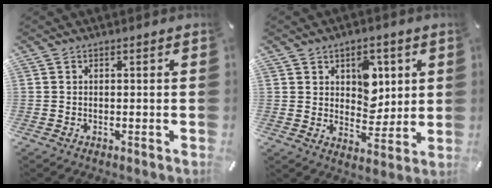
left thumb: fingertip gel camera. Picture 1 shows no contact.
{"total": 8.7, "force": [3.2, 6.8, 4.3], "torque": [-0.043, -0.013, 0.051]}